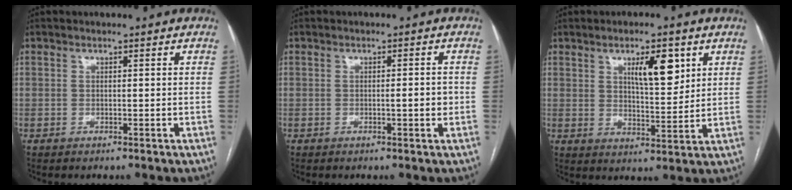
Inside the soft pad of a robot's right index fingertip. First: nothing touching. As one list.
[{"total": 2.2, "force": [-0.4, 0.2, 2.2], "torque": [-0.032, 0.000, -0.007]}, {"total": 7.6, "force": [3.5, 2.1, 6.4], "torque": [-0.103, 0.000, 0.059]}]